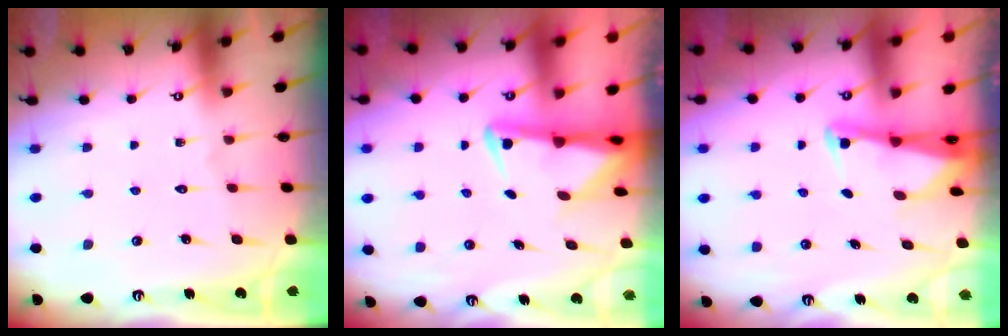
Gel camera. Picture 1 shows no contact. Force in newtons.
{"total": 3.5, "press": 3.4, "slide": 0.6}
{"total": 2.7, "press": 2.7, "slide": 0.2}